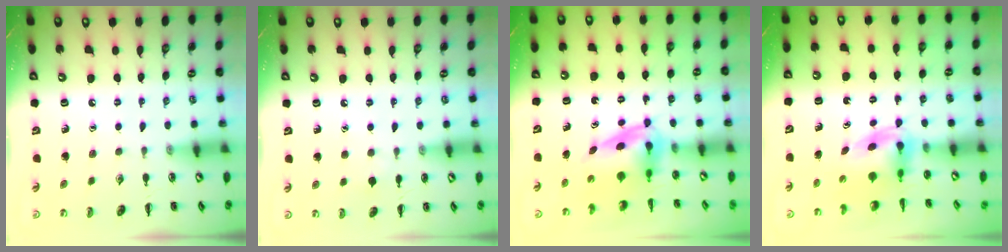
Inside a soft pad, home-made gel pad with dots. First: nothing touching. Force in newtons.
{"total": 3.7, "press": 3.6, "slide": 0.9}
{"total": 4.0, "press": 3.9, "slide": 0.7}
{"total": 5.3, "press": 5.2, "slide": 0.9}